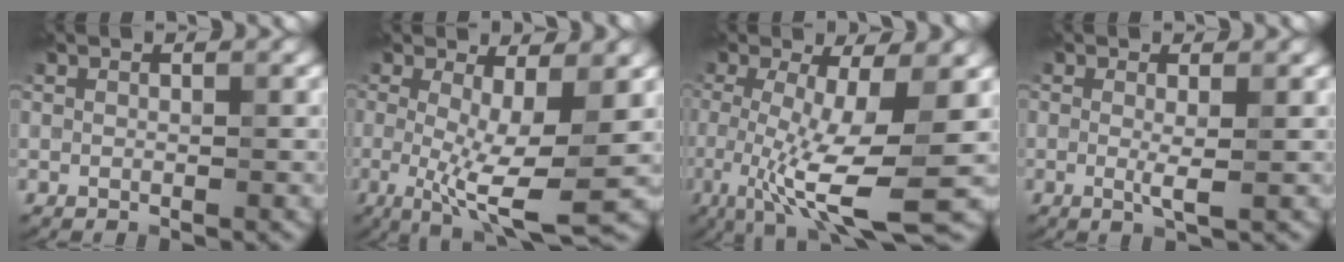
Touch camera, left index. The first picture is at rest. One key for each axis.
{"total": 7.7, "fx": -0.8, "fy": 2.0, "fz": 7.4, "tx": -0.125, "ty": -0.019, "tz": -0.013}
{"total": 9.5, "fx": -2.4, "fy": 2.3, "fz": 8.9, "tx": -0.162, "ty": -0.020, "tz": -0.042}
{"total": 1.6, "fx": 0.0, "fy": 0.2, "fz": 1.6, "tx": -0.032, "ty": -0.006, "tz": -0.003}